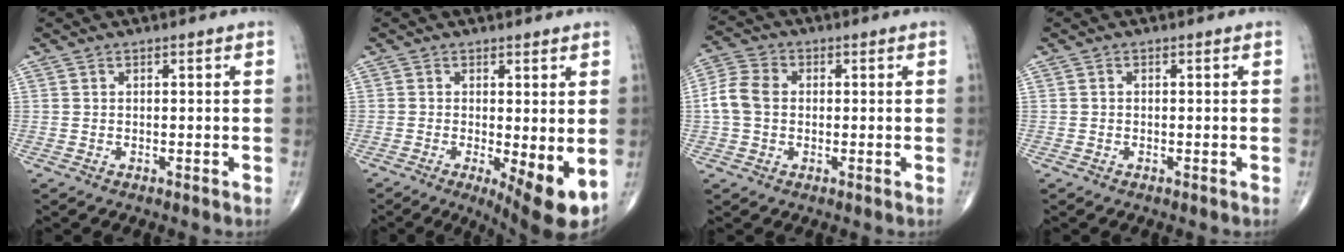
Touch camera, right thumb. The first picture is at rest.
{"total": 8.6, "force": [-1.7, 2.4, 8.1], "torque": [-0.120, -0.023, -0.021]}
{"total": 6.9, "force": [0.0, 5.3, 4.4], "torque": [-0.093, 0.019, -0.007]}
{"total": 0.0}